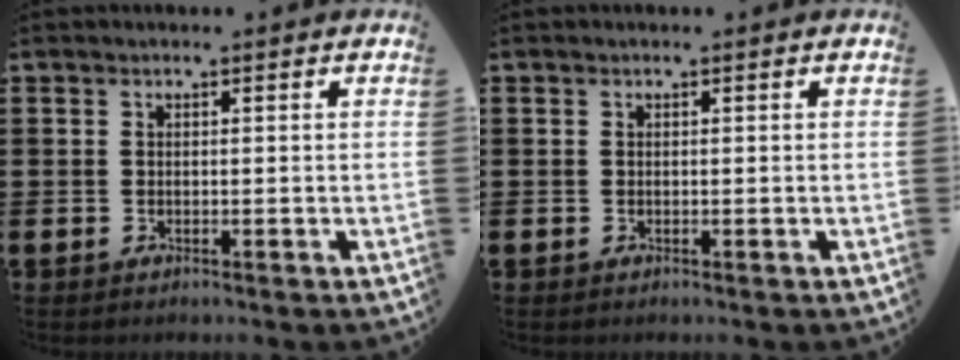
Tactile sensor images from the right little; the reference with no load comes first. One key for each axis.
{"total": 0.0}